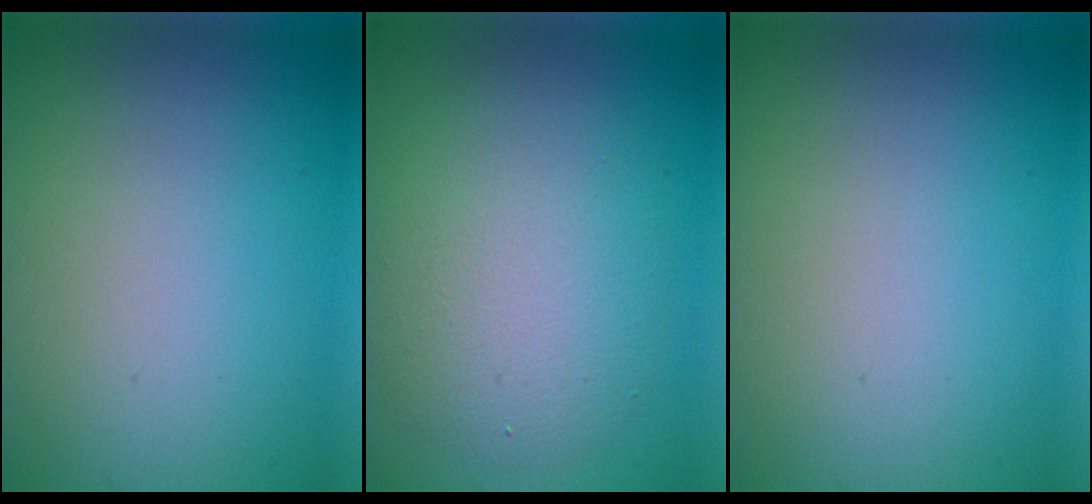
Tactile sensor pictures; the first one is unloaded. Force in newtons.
{"total": 5.9, "press": 5.8, "slide": 0.4}
{"total": 0.0}